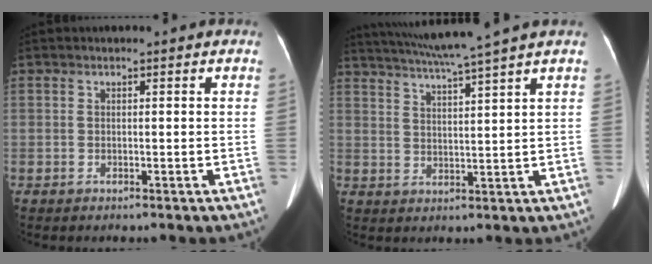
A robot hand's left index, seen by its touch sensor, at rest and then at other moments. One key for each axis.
{"total": 10.0, "fx": 8.4, "fy": -2.2, "fz": 4.8, "tx": -0.087, "ty": 0.002, "tz": 0.133}